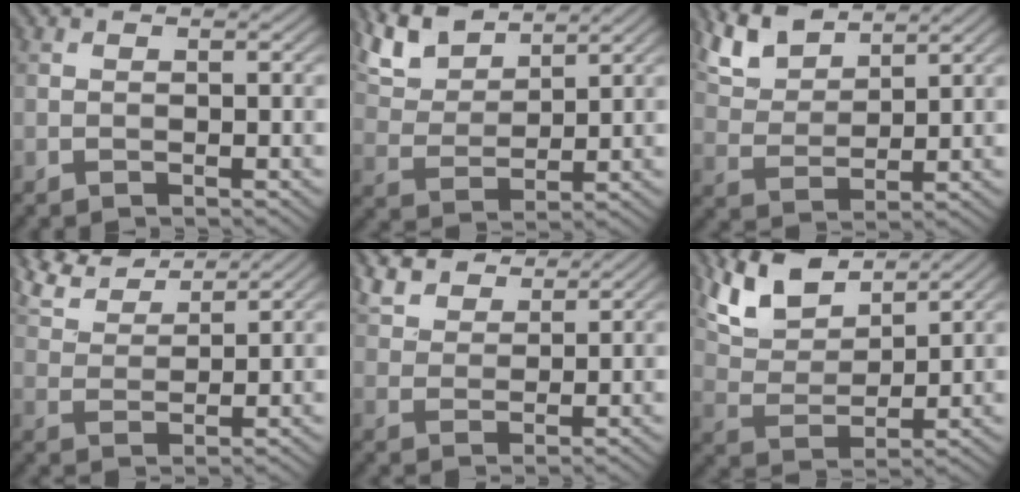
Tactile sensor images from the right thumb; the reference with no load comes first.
{"total": 8.3, "force": [6.3, 3.2, 4.2], "torque": [-0.113, 0.014, 0.130]}
{"total": 7.3, "force": [5.6, 2.8, 3.7], "torque": [-0.096, 0.009, 0.119]}
{"total": 6.9, "force": [6.0, 1.5, 3.1], "torque": [-0.087, 0.013, 0.117]}
{"total": 7.0, "force": [5.4, 2.9, 3.3], "torque": [-0.085, 0.013, 0.111]}
{"total": 10.2, "force": [7.4, 4.2, 5.6], "torque": [-0.145, 0.011, 0.146]}